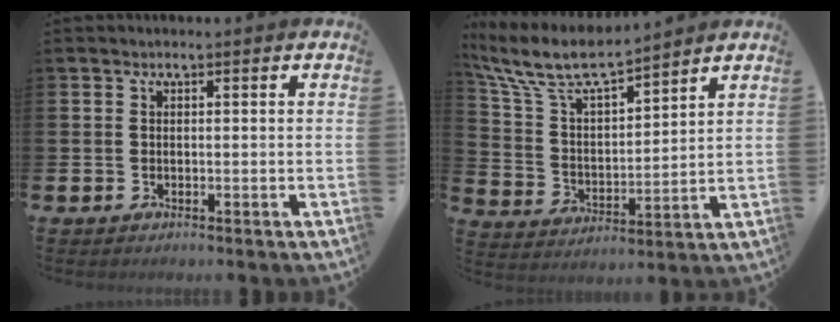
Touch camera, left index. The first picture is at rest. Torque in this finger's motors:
{"motor_torque": [0.17, -0.22, 0.58, 0.21]}